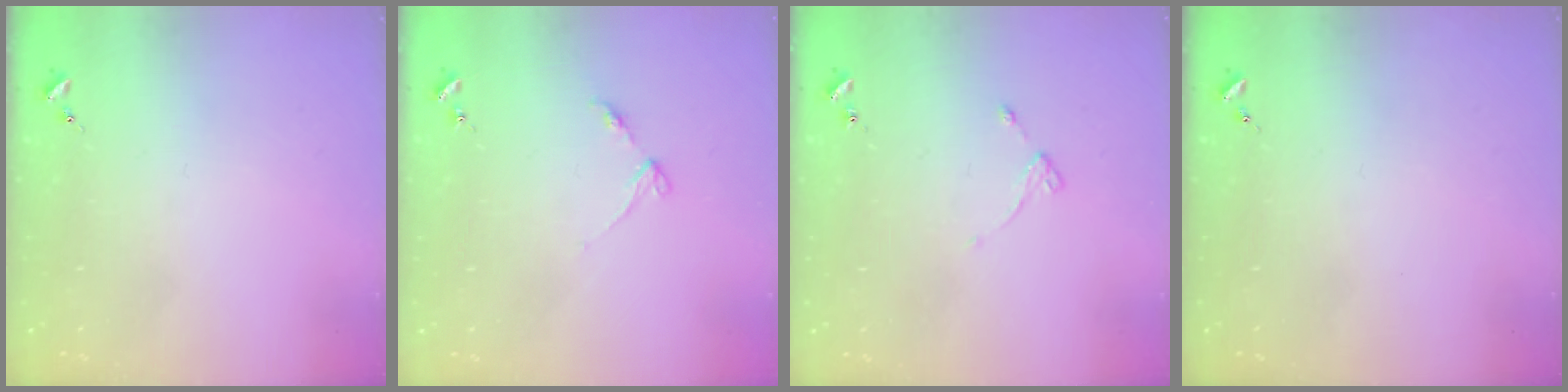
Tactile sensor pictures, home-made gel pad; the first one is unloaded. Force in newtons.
{"total": 3.6, "press": 3.5, "slide": 0.4}
{"total": 4.3, "press": 4.2, "slide": 0.6}
{"total": 0.0}